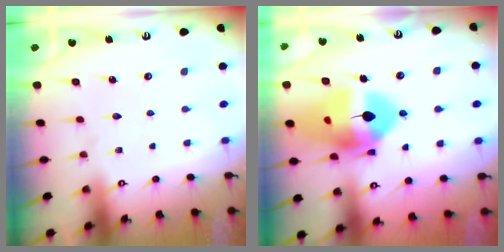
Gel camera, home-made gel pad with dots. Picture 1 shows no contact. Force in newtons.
{"total": 17.5, "press": 17.4, "slide": 1.8}